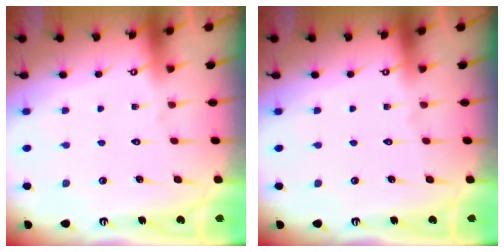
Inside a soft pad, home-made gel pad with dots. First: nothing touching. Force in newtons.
{"total": 0.0}